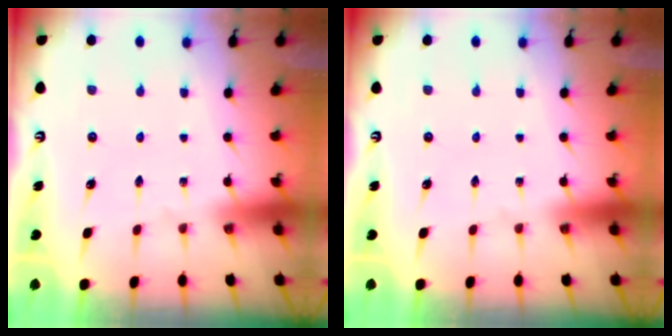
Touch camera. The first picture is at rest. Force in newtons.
{"total": 0.0}